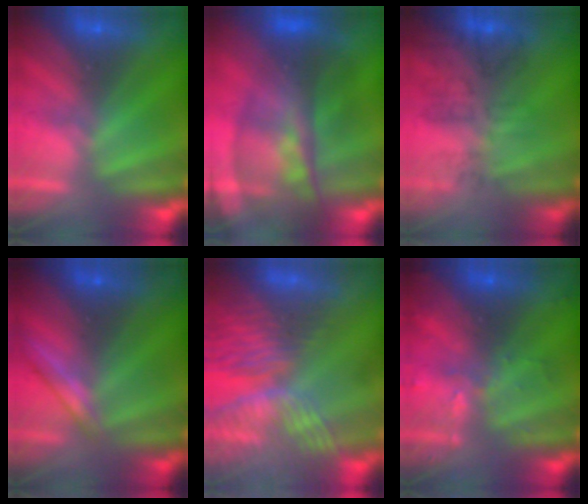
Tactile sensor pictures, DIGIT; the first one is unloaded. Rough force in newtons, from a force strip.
{"total": 10.6}
{"total": 4.6}
{"total": 1.9}
{"total": 8.3}
{"total": 2.9}